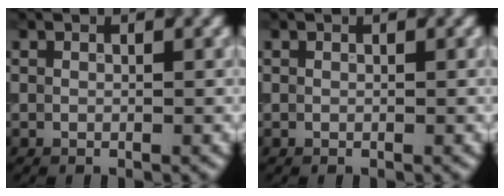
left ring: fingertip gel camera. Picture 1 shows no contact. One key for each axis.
{"total": 0.0}